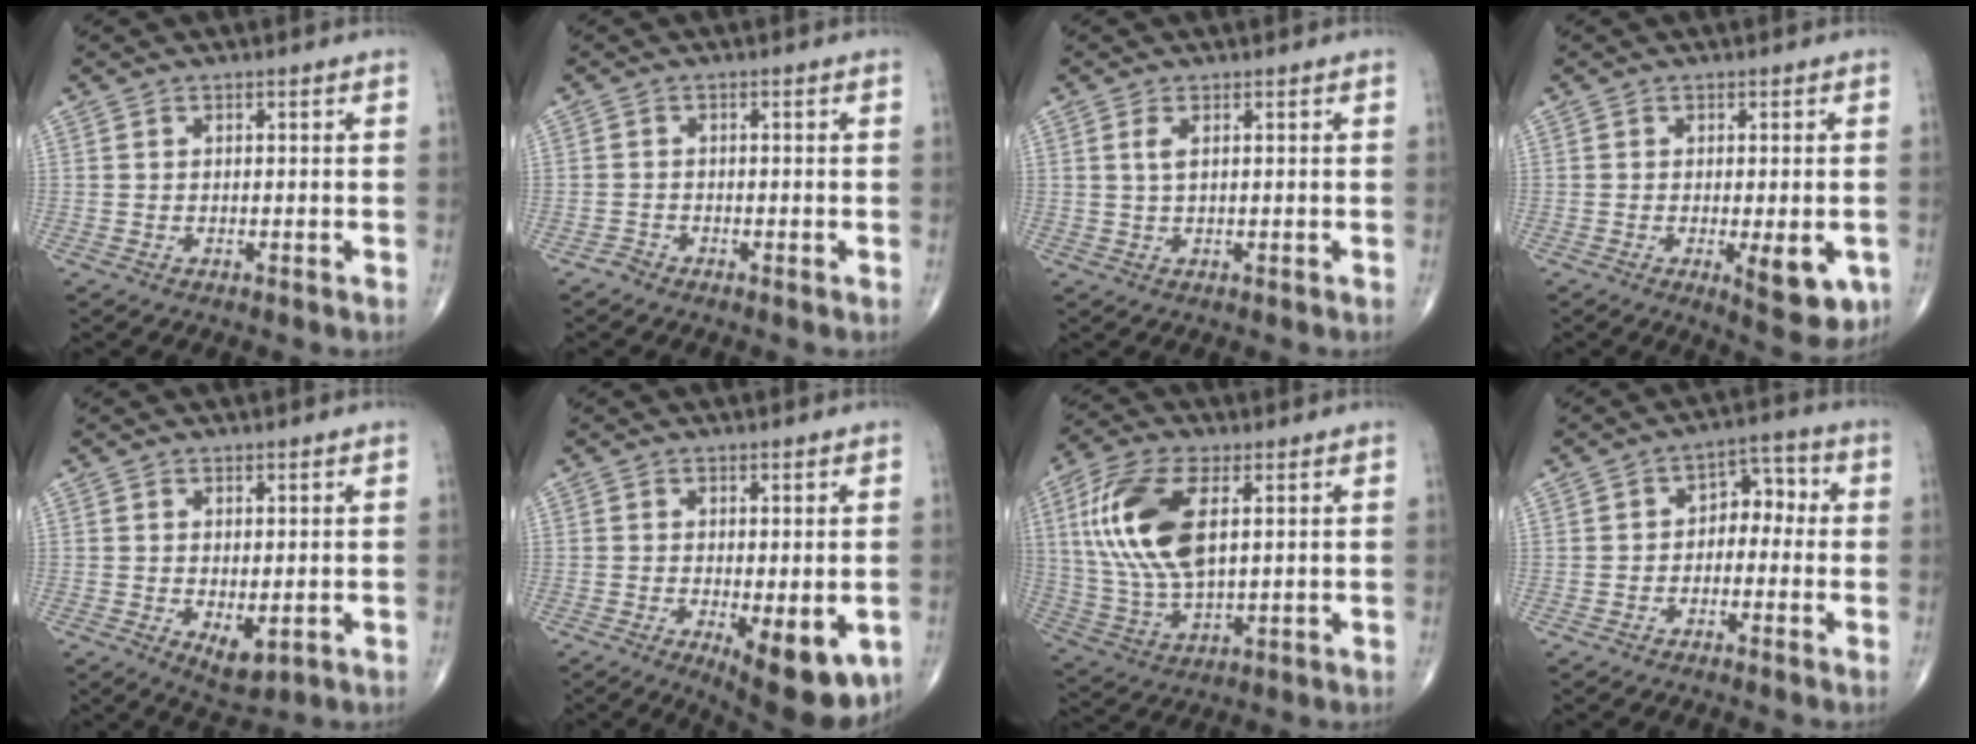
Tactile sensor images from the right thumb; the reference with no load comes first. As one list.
[{"total": 1.0, "force": [-0.9, 0.5, 0.0], "torque": [0.001, -0.001, -0.024]}, {"total": 1.8, "force": [0.6, 0.6, 1.6], "torque": [-0.042, 0.002, 0.018]}, {"total": 7.9, "force": [-2.3, 2.9, 7.0], "torque": [-0.076, -0.013, -0.025]}, {"total": 4.5, "force": [-0.8, 2.2, 3.8], "torque": [-0.052, -0.014, -0.001]}, {"total": 10.9, "force": [-3.6, 4.1, 9.4], "torque": [-0.116, -0.018, -0.042]}, {"total": 16.3, "force": [3.9, 7.7, 13.8], "torque": [-0.294, -0.003, 0.080]}, {"total": 5.6, "force": [-0.9, 4.0, 3.8], "torque": [-0.026, 0.034, -0.029]}]